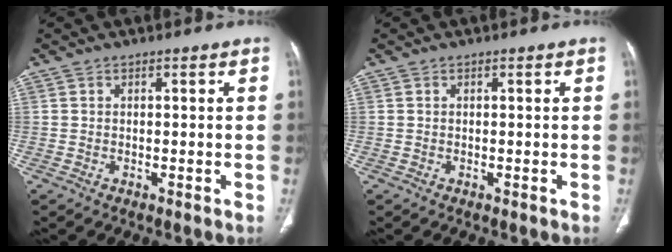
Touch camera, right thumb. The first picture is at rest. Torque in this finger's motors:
{"motor_torque": [1.48, 1.40, 0.23, -0.23, 0.04]}